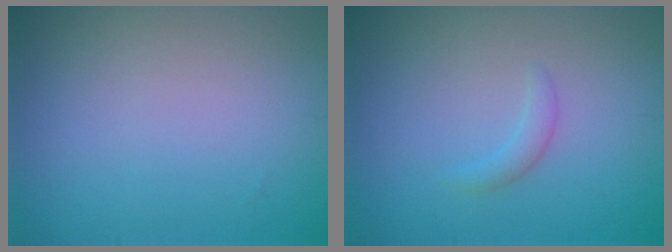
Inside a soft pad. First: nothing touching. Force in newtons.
{"total": 1.0, "press": 1.0, "slide": 0.1}